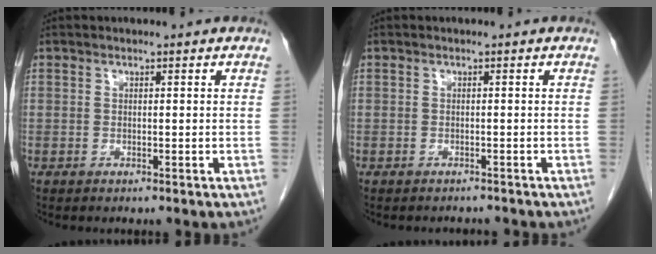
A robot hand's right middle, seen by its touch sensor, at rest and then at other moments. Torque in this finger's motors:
{"motor_torque": [0.02, -0.01, -0.05, 0.00]}